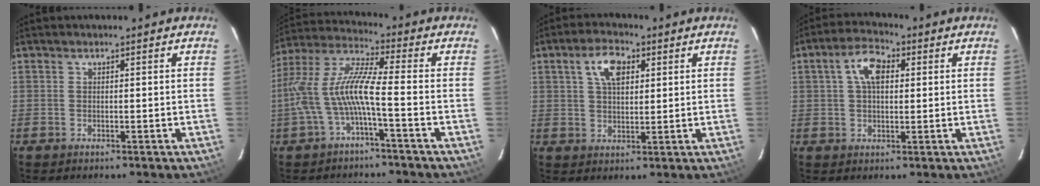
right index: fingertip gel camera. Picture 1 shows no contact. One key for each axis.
{"total": 10.9, "fx": -3.2, "fy": 1.1, "fz": 10.4, "tx": -0.222, "ty": 0.008, "tz": -0.059}
{"total": 6.5, "fx": 2.5, "fy": 3.5, "fz": 4.9, "tx": -0.089, "ty": 0.018, "tz": 0.047}
{"total": 6.6, "fx": 1.7, "fy": 3.7, "fz": 5.1, "tx": -0.096, "ty": 0.022, "tz": 0.031}